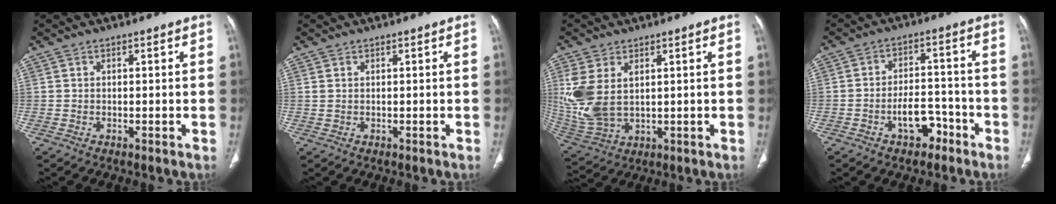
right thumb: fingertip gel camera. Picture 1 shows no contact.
{"total": 0.6, "force": [0.3, 0.3, 0.4], "torque": [-0.011, 0.008, 0.009]}
{"total": 11.8, "force": [2.7, 7.1, 9.0], "torque": [-0.213, -0.006, 0.071]}
{"total": 6.8, "force": [-3.9, 4.1, 3.8], "torque": [-0.044, 0.045, -0.059]}